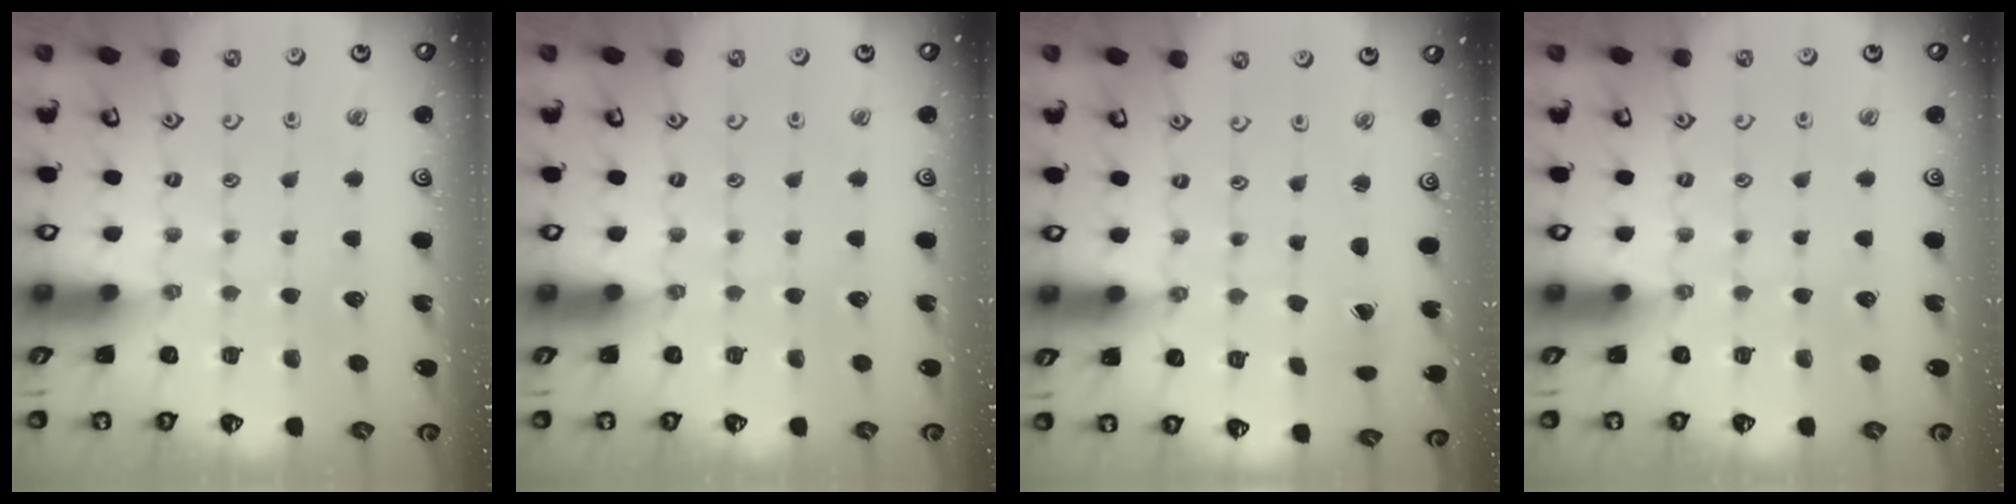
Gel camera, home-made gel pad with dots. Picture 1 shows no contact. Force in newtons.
{"total": 0.0}
{"total": 1.5, "press": 1.5, "slide": 0.0}
{"total": 0.0}